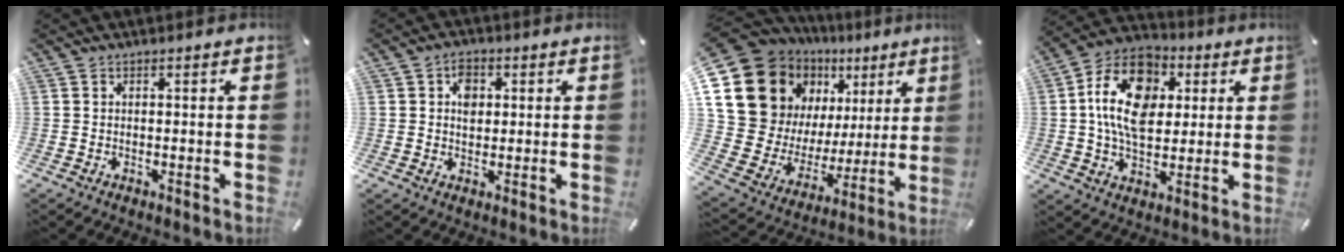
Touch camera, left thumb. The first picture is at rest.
{"total": 4.4, "force": [0.9, 3.4, 2.6], "torque": [-0.032, 0.000, 0.010]}
{"total": 20.7, "force": [10.3, 15.4, 9.2], "torque": [-0.165, -0.071, 0.206]}
{"total": 17.1, "force": [3.0, 11.9, 11.9], "torque": [-0.230, 0.008, 0.051]}